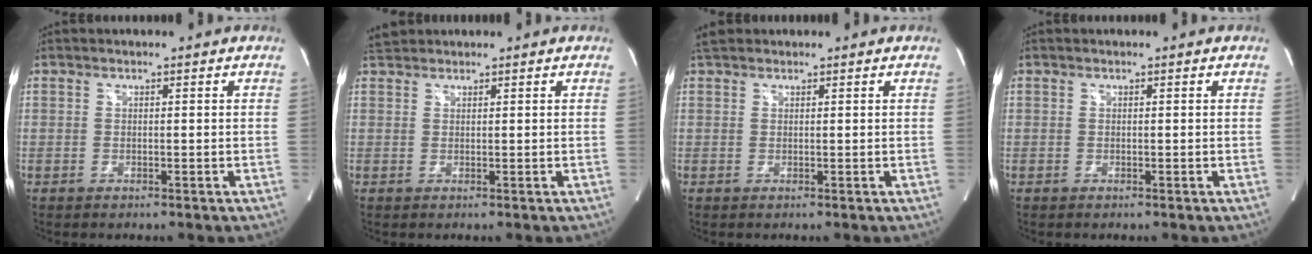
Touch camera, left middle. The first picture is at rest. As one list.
[{"total": 1.8, "force": [1.8, 0.3, 0.0], "torque": [-0.009, 0.014, 0.038]}, {"total": 1.8, "force": [1.6, 0.8, 0.4], "torque": [-0.013, 0.019, 0.029]}, {"total": 0.0}]